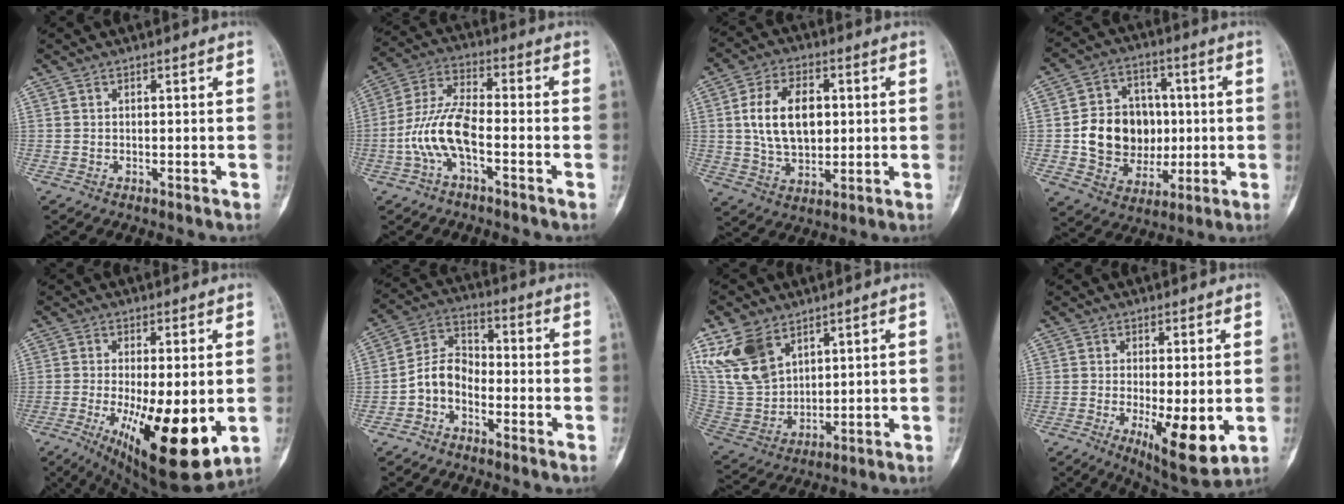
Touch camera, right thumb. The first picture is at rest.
{"total": 10.0, "force": [-3.3, 3.8, 8.7], "torque": [-0.192, 0.039, -0.068]}
{"total": 12.7, "force": [1.8, 8.0, 9.6], "torque": [-0.148, -0.004, 0.035]}
{"total": 15.2, "force": [-0.3, 12.7, 8.3], "torque": [-0.093, 0.018, 0.007]}
{"total": 18.0, "force": [-4.2, 5.9, 16.4], "torque": [-0.242, -0.030, -0.045]}
{"total": 6.9, "force": [-3.1, 4.8, 3.9], "torque": [-0.065, 0.041, -0.073]}
{"total": 13.7, "force": [7.9, 8.6, 7.2], "torque": [-0.132, -0.026, 0.177]}
{"total": 10.8, "force": [-2.3, 3.5, 10.0], "torque": [-0.146, -0.026, -0.028]}